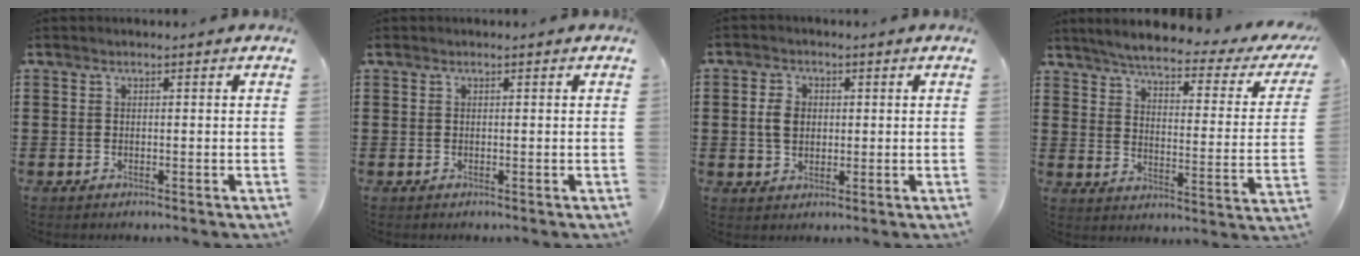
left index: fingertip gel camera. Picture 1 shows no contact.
{"total": 0.0}
{"total": 3.8, "force": [0.3, 2.9, 2.4], "torque": [-0.053, 0.011, 0.002]}
{"total": 4.4, "force": [3.7, 0.0, 2.4], "torque": [-0.067, -0.026, 0.056]}